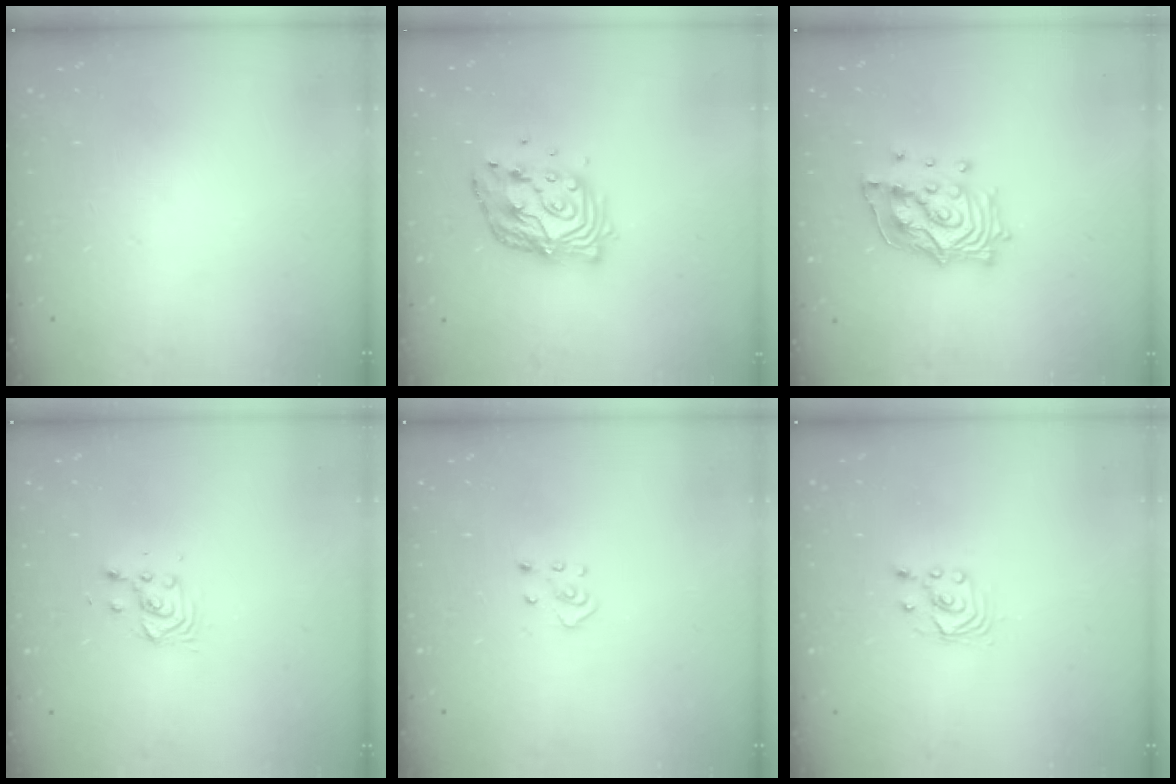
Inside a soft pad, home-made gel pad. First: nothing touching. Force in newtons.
{"total": 12.5, "press": 12.5, "slide": 1.1}
{"total": 14.3, "press": 14.2, "slide": 1.9}
{"total": 3.2, "press": 3.2, "slide": 0.4}
{"total": 2.6, "press": 2.6, "slide": 0.3}
{"total": 2.7, "press": 2.7, "slide": 0.2}